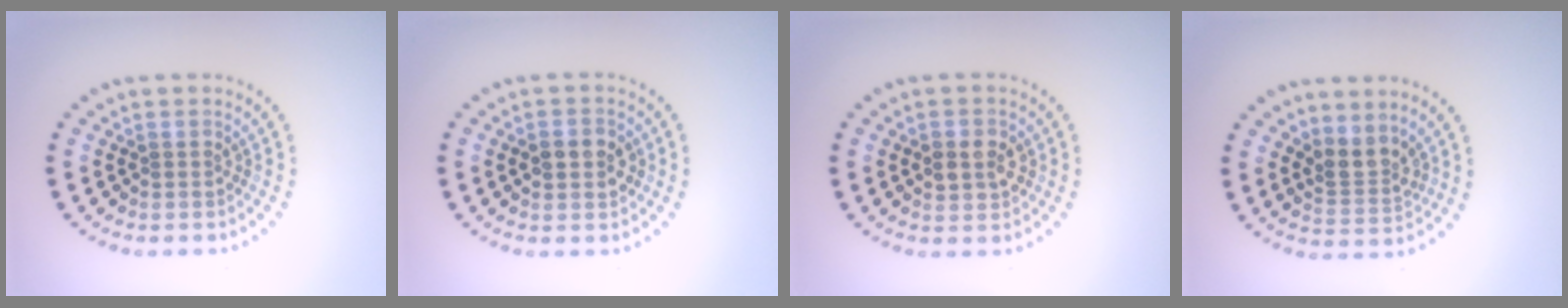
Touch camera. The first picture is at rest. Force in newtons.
{"total": 3.1, "press": 3.1, "slide": 0.3}
{"total": 2.5, "press": 2.5, "slide": 0.2}
{"total": 2.6, "press": 1.8, "slide": 1.8}